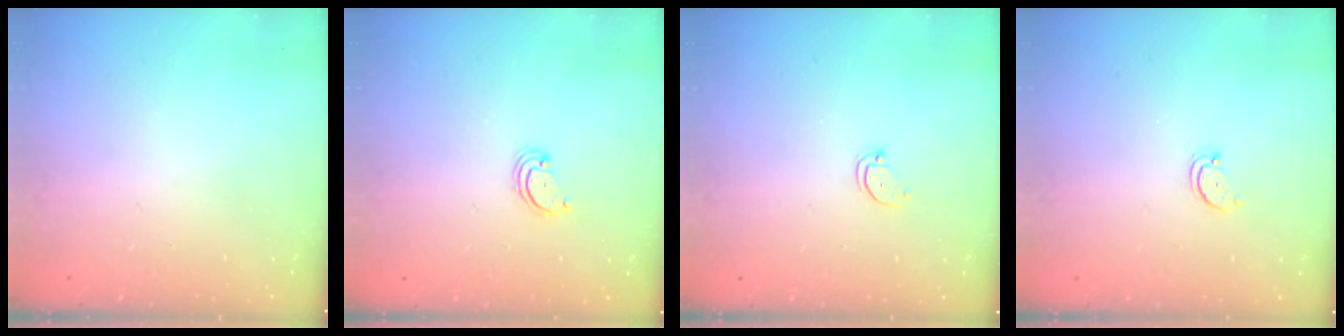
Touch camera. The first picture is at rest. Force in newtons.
{"total": 2.8, "press": 2.8, "slide": 0.3}
{"total": 2.4, "press": 2.4, "slide": 0.2}
{"total": 2.5, "press": 2.4, "slide": 0.5}